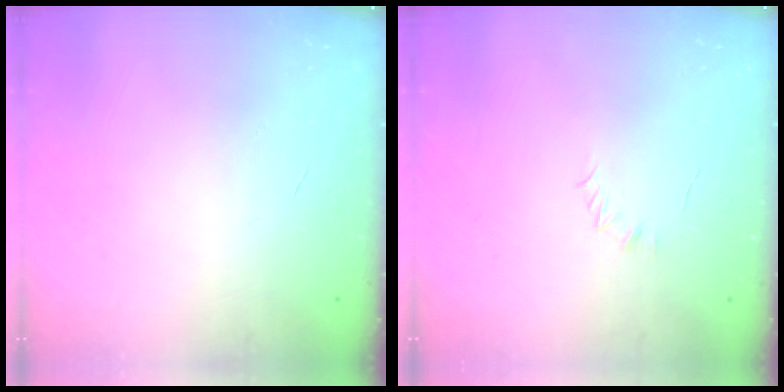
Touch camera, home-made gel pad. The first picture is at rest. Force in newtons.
{"total": 4.1, "press": 3.9, "slide": 1.3}